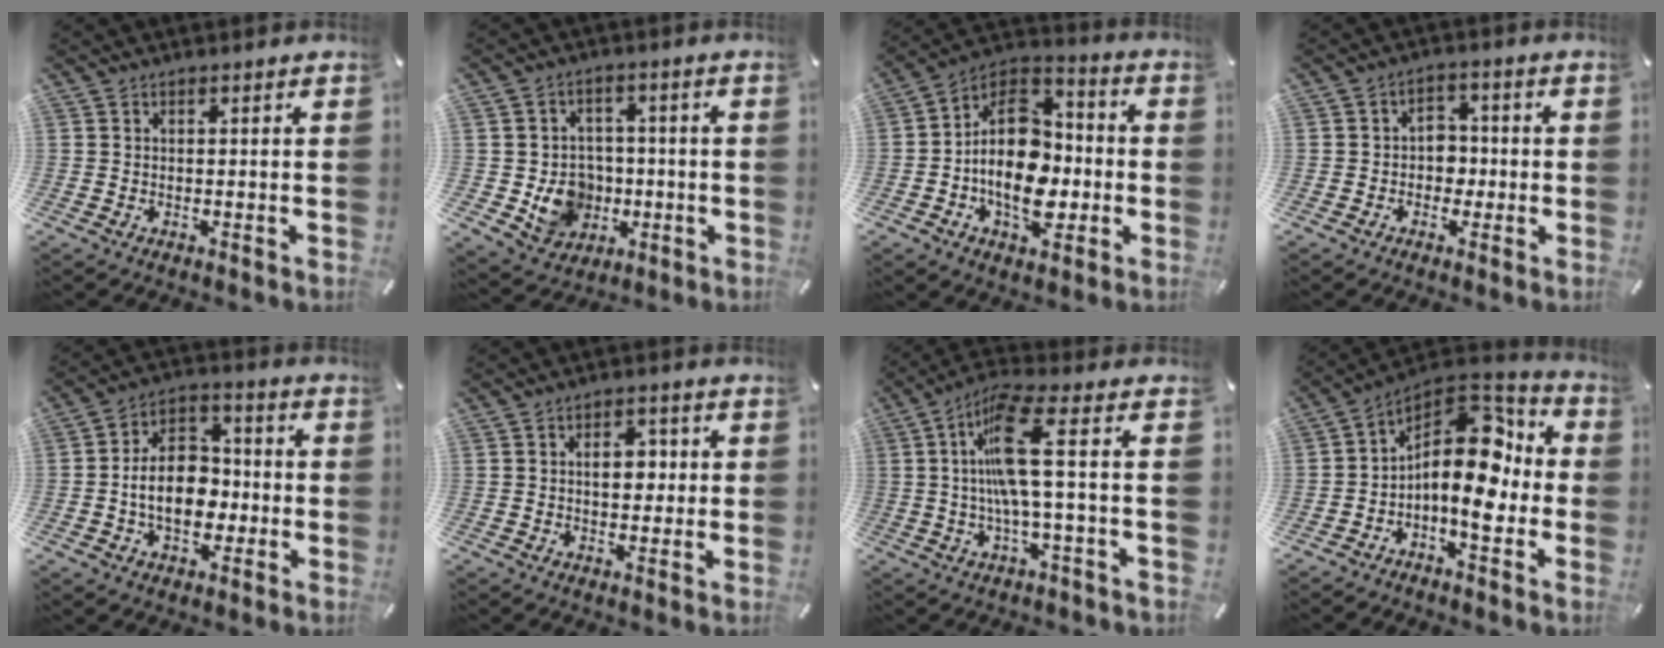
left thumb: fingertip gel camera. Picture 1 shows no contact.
{"total": 10.4, "force": [-2.0, 9.6, 3.6], "torque": [-0.068, 0.015, -0.024]}
{"total": 18.4, "force": [-3.5, 12.4, 13.1], "torque": [-0.239, 0.012, -0.062]}
{"total": 5.1, "force": [-1.0, 4.4, 2.2], "torque": [-0.031, 0.010, -0.022]}
{"total": 12.1, "force": [-2.3, 8.9, 8.0], "torque": [-0.141, 0.016, -0.041]}
{"total": 6.2, "force": [0.6, 4.1, 4.6], "torque": [-0.053, -0.004, 0.000]}
{"total": 12.5, "force": [0.8, 1.3, 12.4], "torque": [-0.260, -0.011, 0.003]}
{"total": 15.3, "force": [-0.6, 8.4, 12.8], "torque": [-0.188, -0.012, -0.012]}